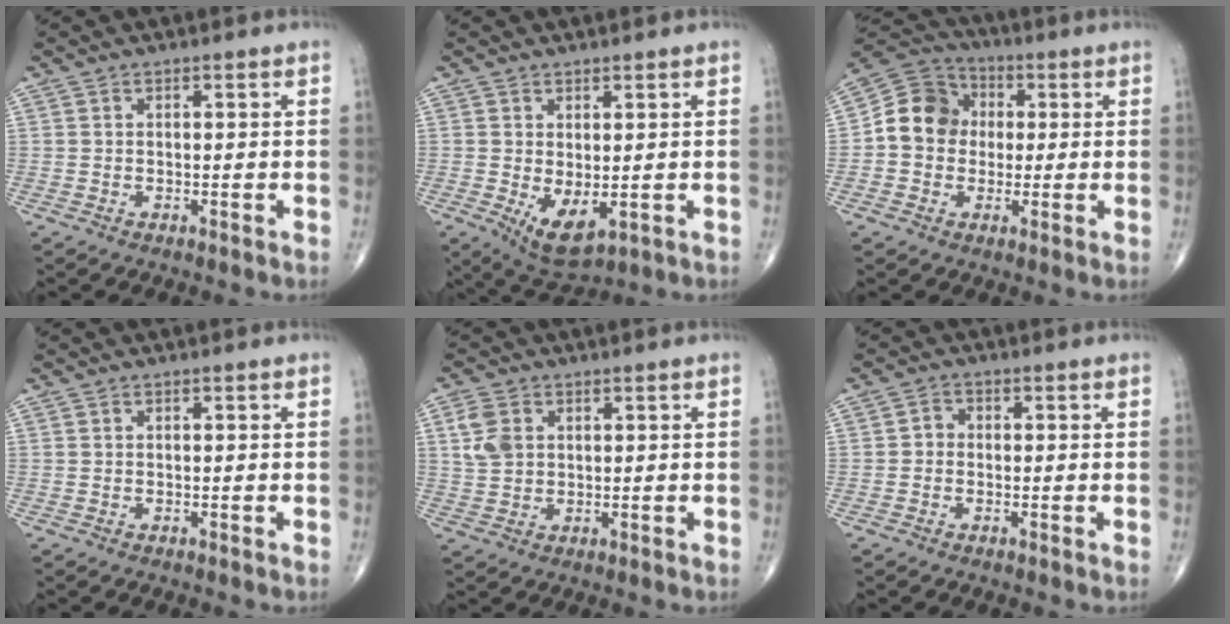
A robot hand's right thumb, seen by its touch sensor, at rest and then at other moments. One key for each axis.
{"total": 6.4, "fx": -0.9, "fy": 3.1, "fz": 5.5, "tx": -0.081, "ty": -0.015, "tz": 0.003}
{"total": 10.7, "fx": 0.4, "fy": 9.3, "fz": 5.1, "tx": -0.068, "ty": 0.028, "tz": -0.008}
{"total": 0.0}
{"total": 5.3, "fx": 1.5, "fy": 3.9, "fz": 3.3, "tx": -0.060, "ty": 0.000, "tz": 0.033}
{"total": 1.9, "fx": -0.4, "fy": 1.7, "fz": 0.9, "tx": -0.003, "ty": 0.006, "tz": -0.014}